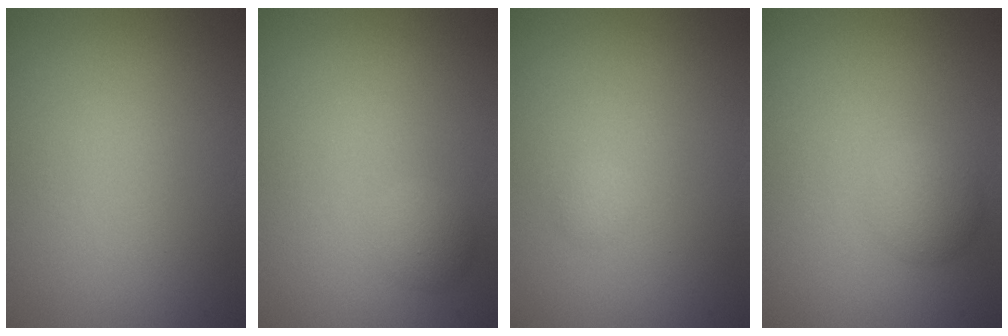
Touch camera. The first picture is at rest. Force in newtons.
{"total": 1.3, "press": 1.3, "slide": 0.0}
{"total": 0.6, "press": 0.6, "slide": 0.0}
{"total": 2.1, "press": 2.1, "slide": 0.2}